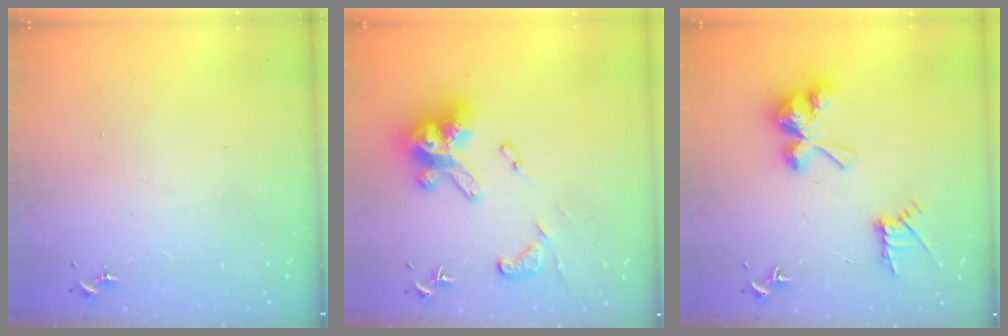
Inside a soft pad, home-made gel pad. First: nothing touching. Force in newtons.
{"total": 18.2, "press": 18.2, "slide": 1.7}
{"total": 13.1, "press": 13.1, "slide": 0.4}